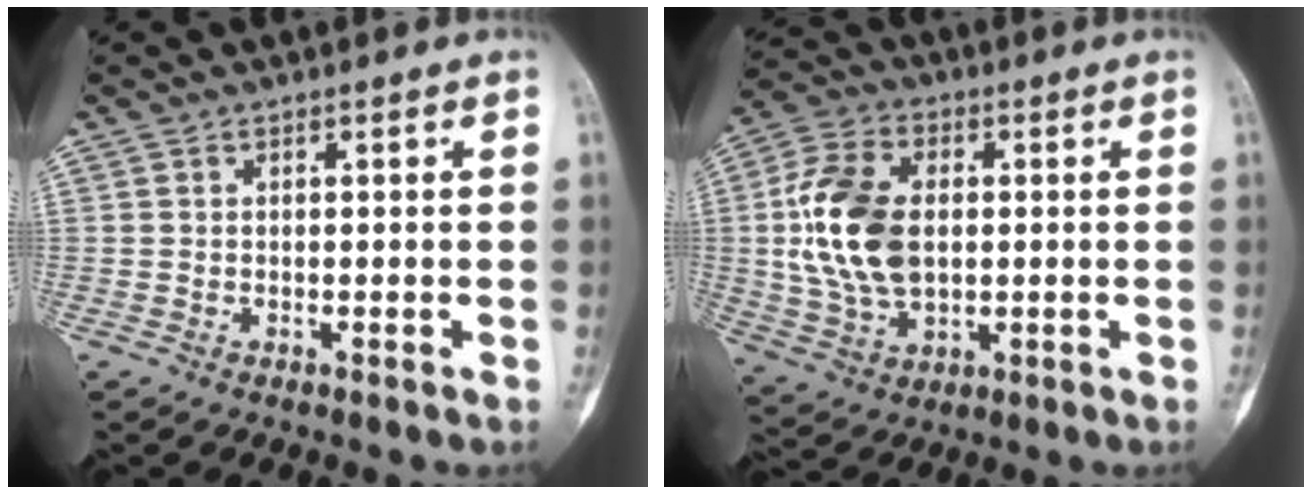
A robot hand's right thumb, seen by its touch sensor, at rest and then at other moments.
{"total": 15.6, "force": [1.1, 10.0, 12.0], "torque": [-0.224, 0.007, 0.024]}